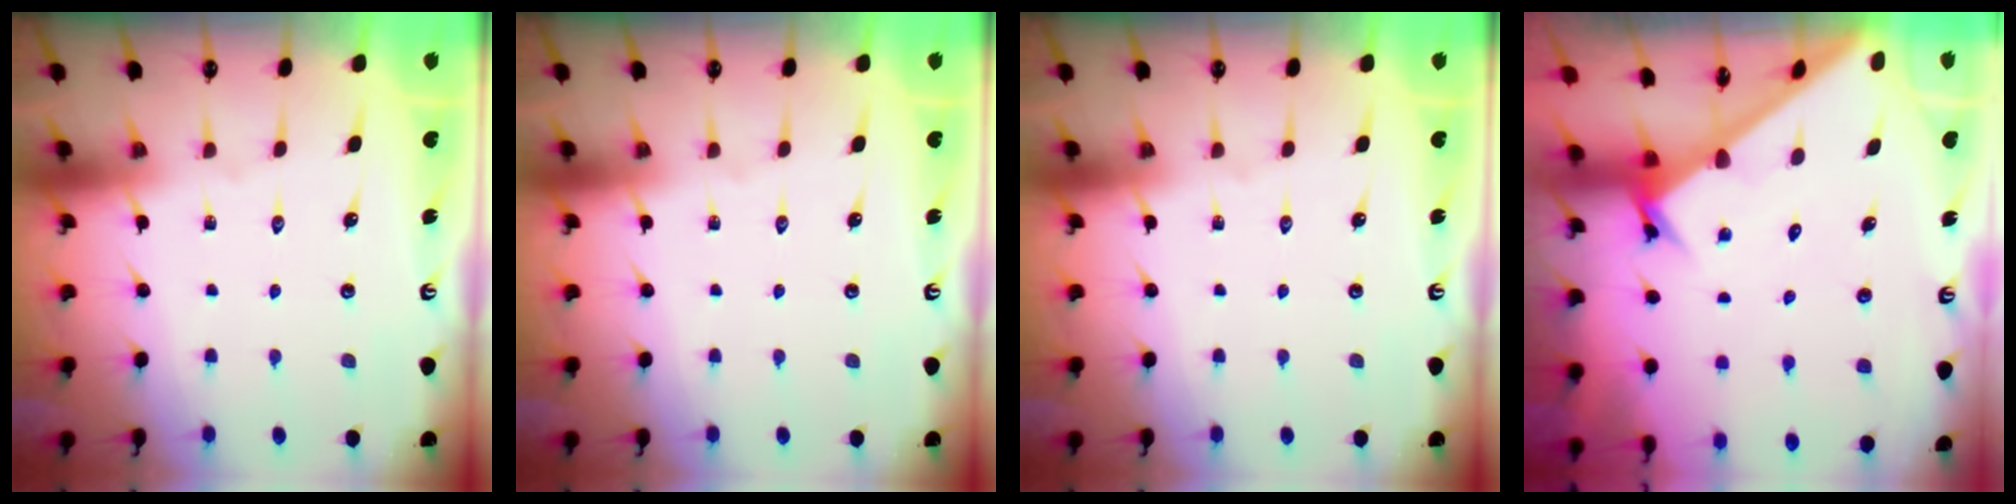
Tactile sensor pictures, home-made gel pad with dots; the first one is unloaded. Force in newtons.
{"total": 0.0}
{"total": 0.0}
{"total": 2.7, "press": 2.7, "slide": 0.3}